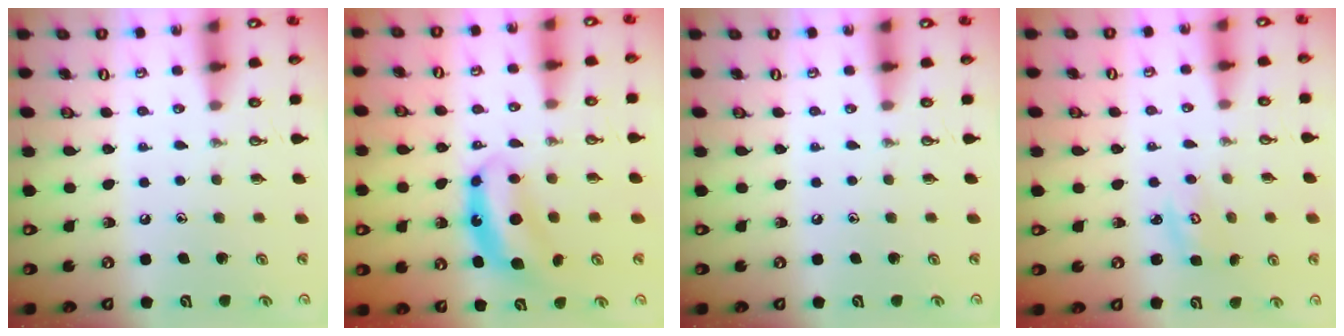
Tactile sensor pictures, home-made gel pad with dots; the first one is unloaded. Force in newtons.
{"total": 7.8, "press": 7.8, "slide": 0.4}
{"total": 0.0}
{"total": 2.9, "press": 2.8, "slide": 0.4}